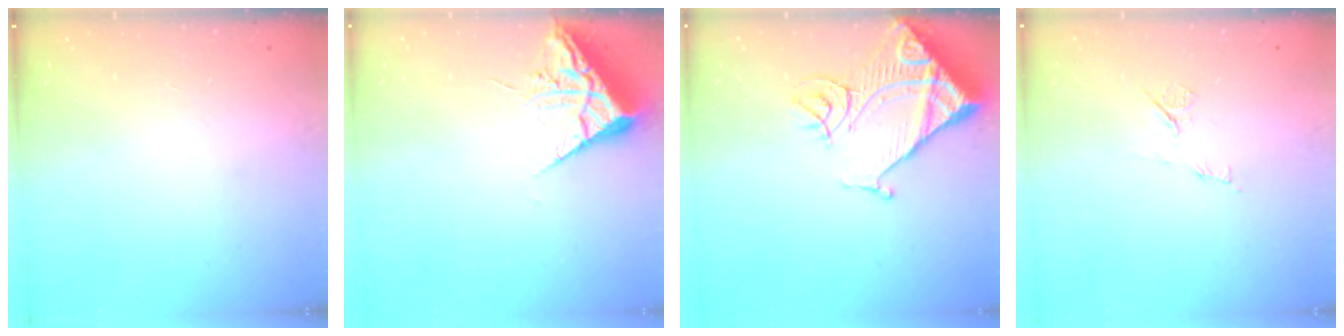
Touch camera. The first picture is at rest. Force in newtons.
{"total": 7.0, "press": 7.0, "slide": 0.7}
{"total": 17.1, "press": 17.0, "slide": 1.8}
{"total": 6.3, "press": 6.3, "slide": 0.6}